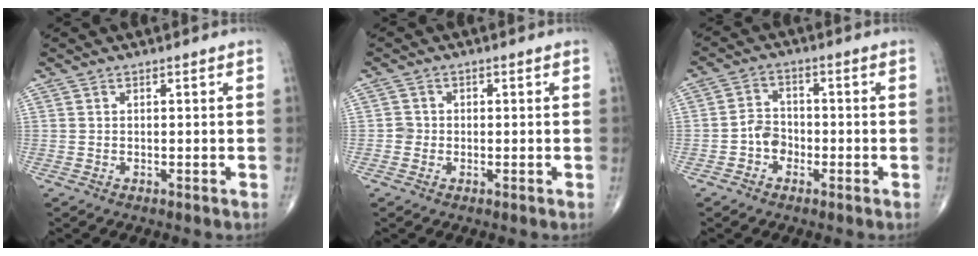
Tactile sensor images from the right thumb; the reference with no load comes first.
{"total": 1.8, "force": [-0.5, 1.7, 0.3], "torque": [0.008, 0.008, -0.013]}
{"total": 4.5, "force": [-1.8, 3.6, 2.0], "torque": [-0.016, 0.021, -0.040]}